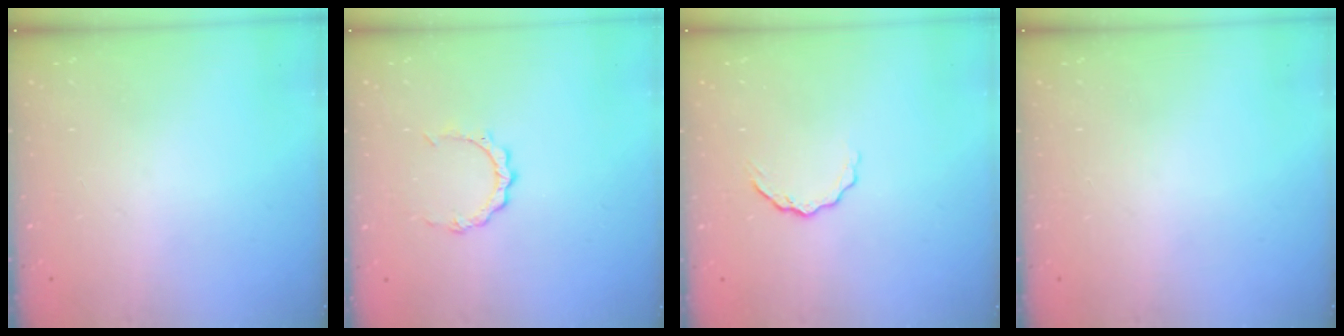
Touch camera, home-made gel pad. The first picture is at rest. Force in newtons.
{"total": 4.3, "press": 4.2, "slide": 0.4}
{"total": 5.2, "press": 5.2, "slide": 0.6}
{"total": 0.0}